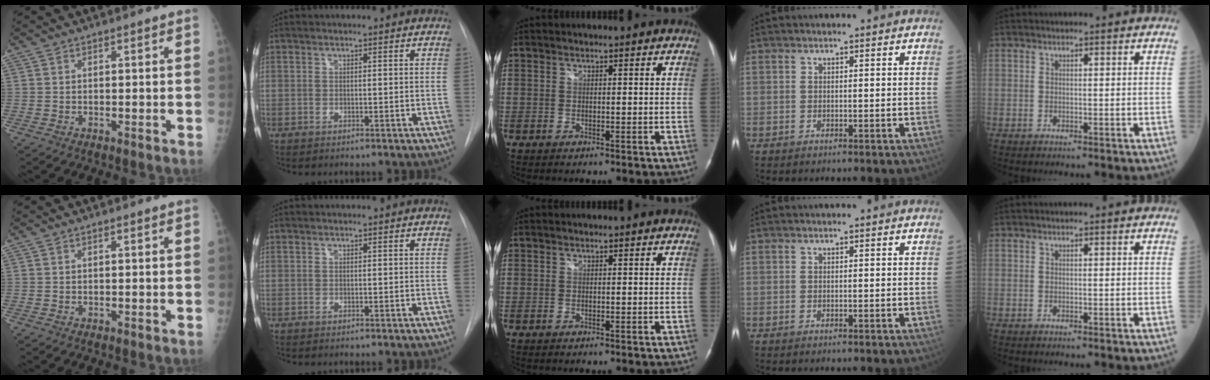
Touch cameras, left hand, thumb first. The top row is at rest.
{}